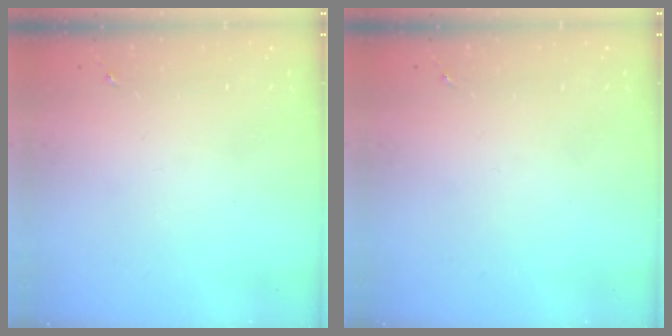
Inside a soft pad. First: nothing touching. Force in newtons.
{"total": 0.0}